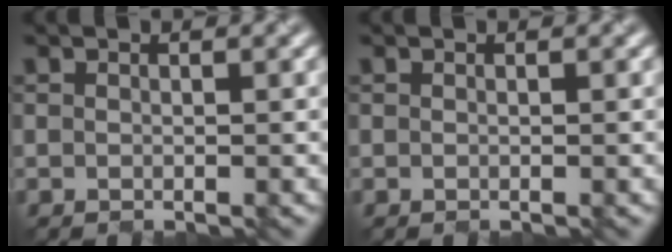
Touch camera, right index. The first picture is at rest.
{"total": 0.0}